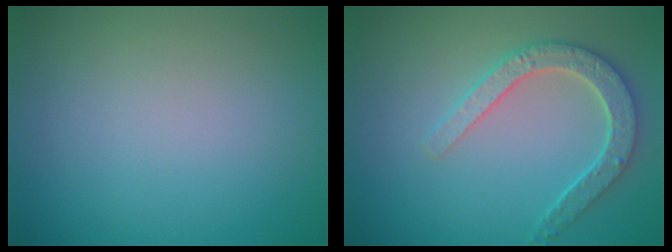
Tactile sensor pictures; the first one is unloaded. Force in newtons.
{"total": 3.6, "press": 3.4, "slide": 1.4}